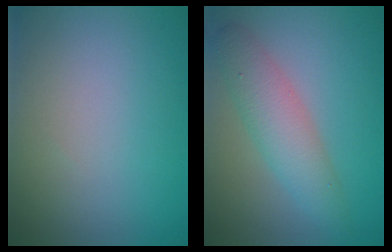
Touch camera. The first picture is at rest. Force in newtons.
{"total": 4.1, "press": 4.1, "slide": 0.0}